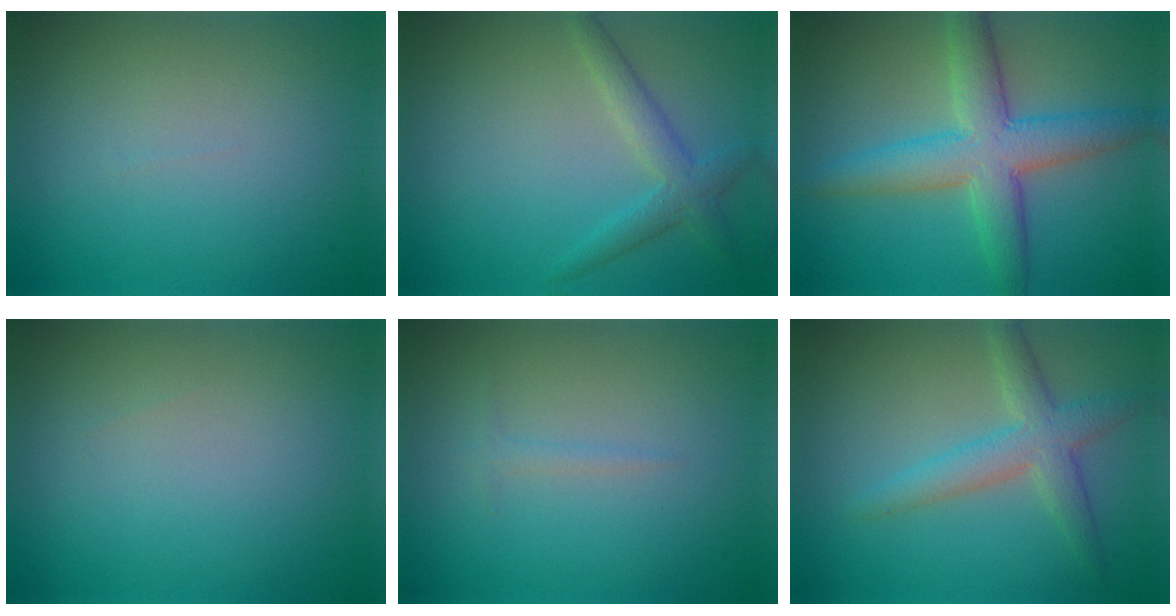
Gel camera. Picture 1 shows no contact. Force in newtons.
{"total": 2.7, "press": 2.7, "slide": 0.1}
{"total": 6.6, "press": 6.6, "slide": 0.3}
{"total": 0.0}
{"total": 0.7, "press": 0.7, "slide": 0.0}
{"total": 3.7, "press": 3.7, "slide": 0.0}